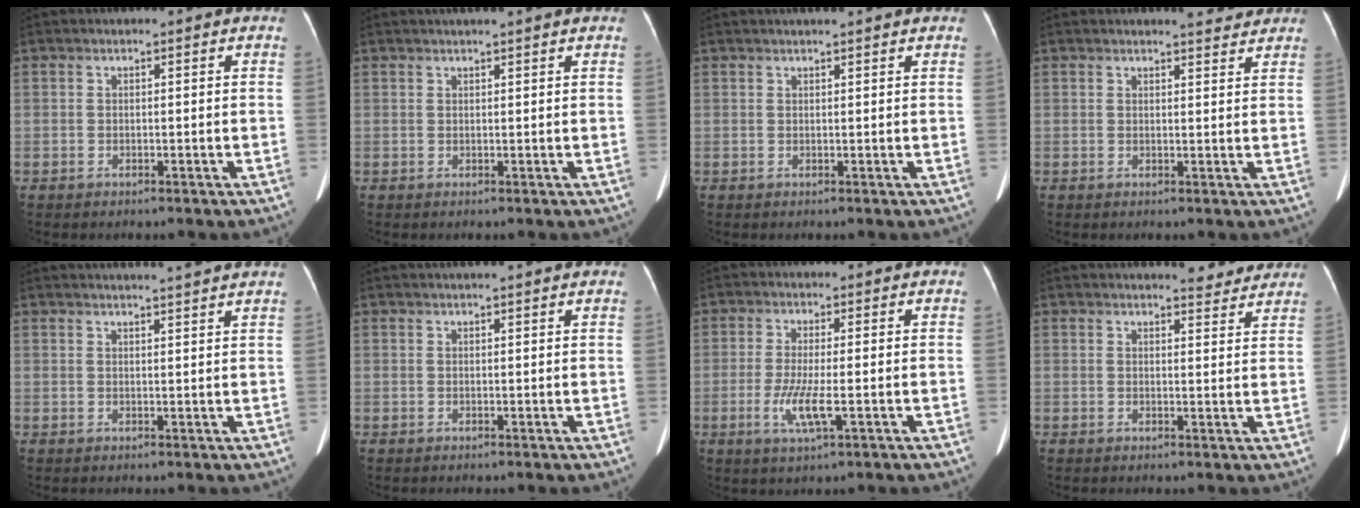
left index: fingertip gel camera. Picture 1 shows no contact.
{"total": 4.8, "force": [4.2, 0.1, 2.4], "torque": [-0.030, 0.029, 0.051]}
{"total": 4.6, "force": [4.0, 0.4, 2.3], "torque": [-0.028, 0.028, 0.048]}
{"total": 3.4, "force": [3.2, 0.6, 0.7], "torque": [-0.012, -0.003, 0.033]}
{"total": 7.7, "force": [7.1, -0.5, 2.8], "torque": [-0.036, 0.015, 0.074]}
{"total": 6.5, "force": [5.6, 0.7, 3.1], "torque": [-0.041, 0.028, 0.066]}
{"total": 5.0, "force": [-1.3, 0.5, 4.8], "torque": [-0.105, -0.011, -0.022]}
{"total": 5.4, "force": [5.1, 1.1, 1.1], "torque": [-0.009, -0.005, 0.049]}